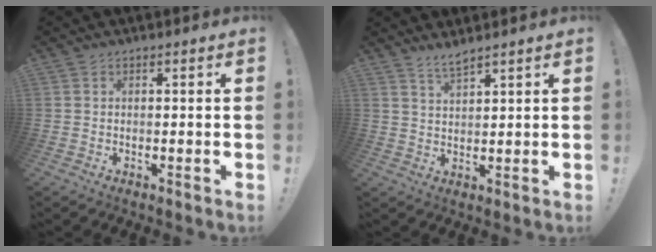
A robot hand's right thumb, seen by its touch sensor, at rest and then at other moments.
{"total": 3.6, "force": [3.3, 0.1, 1.6], "torque": [-0.032, -0.021, 0.057]}